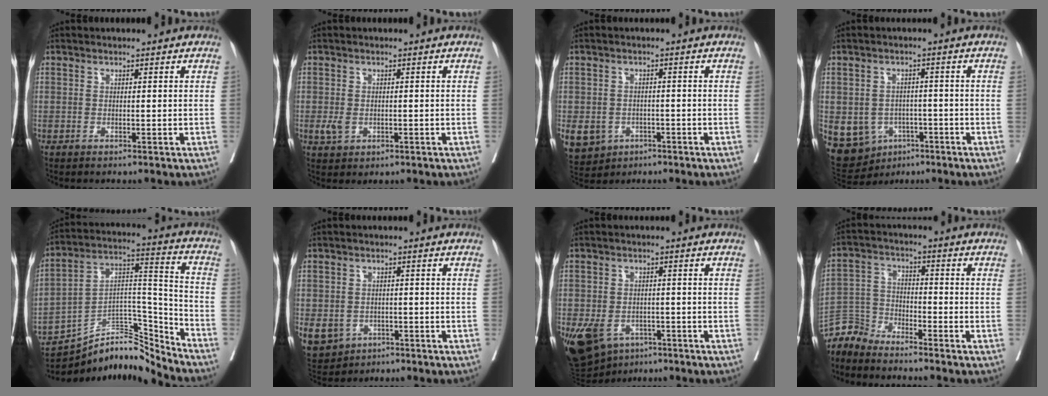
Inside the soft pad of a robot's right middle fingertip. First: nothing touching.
{"total": 2.4, "force": [-0.4, 1.7, 1.6], "torque": [-0.037, -0.002, 0.003]}
{"total": 12.3, "force": [-5.1, 10.2, 4.6], "torque": [-0.130, 0.002, -0.066]}
{"total": 14.4, "force": [-5.5, 12.2, 5.3], "torque": [-0.141, 0.009, -0.065]}
{"total": 13.0, "force": [-12.8, 1.3, 1.9], "torque": [-0.017, 0.070, -0.225]}
{"total": 12.8, "force": [-5.1, 10.7, 4.8], "torque": [-0.142, 0.001, -0.064]}
{"total": 13.7, "force": [-6.2, 10.1, 7.0], "torque": [-0.172, -0.002, -0.084]}
{"total": 5.8, "force": [-5.8, 0.7, -0.5], "torque": [0.012, 0.007, -0.117]}